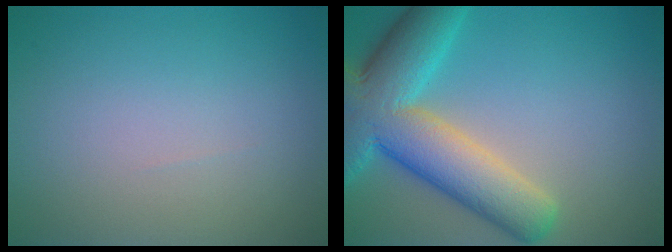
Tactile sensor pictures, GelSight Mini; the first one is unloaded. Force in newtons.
{"total": 10.4, "press": 10.4, "slide": 0.7}